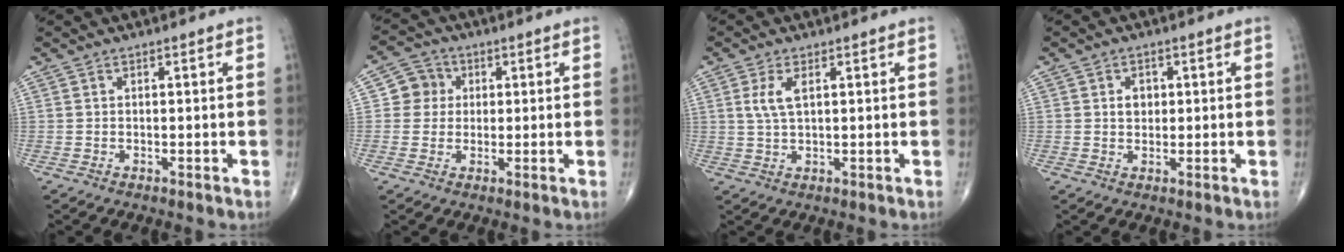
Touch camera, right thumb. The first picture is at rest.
{"total": 5.1, "force": [0.8, 4.9, 1.1], "torque": [0.013, 0.007, 0.004]}
{"total": 3.9, "force": [1.2, 1.6, 3.4], "torque": [-0.074, 0.000, 0.028]}
{"total": 2.7, "force": [0.5, 2.1, 1.5], "torque": [-0.011, 0.000, 0.007]}